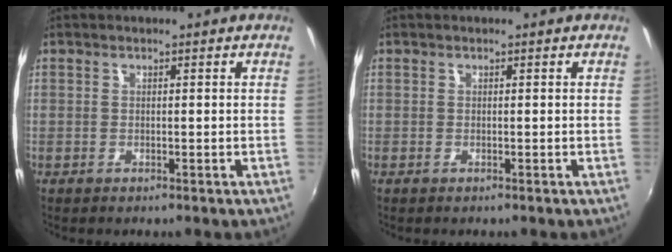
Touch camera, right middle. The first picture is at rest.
{"total": 0.0}